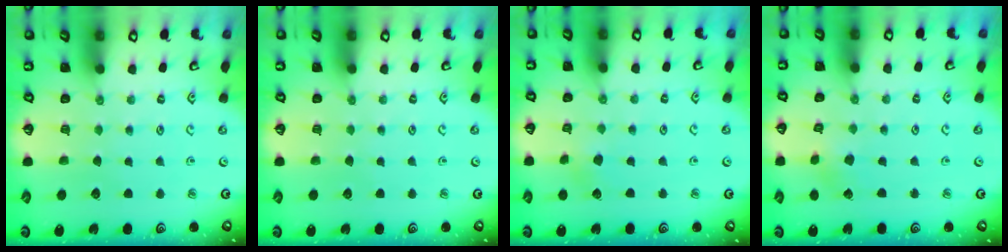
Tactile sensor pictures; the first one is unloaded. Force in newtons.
{"total": 0.0}
{"total": 1.3, "press": 1.3, "slide": 0.2}
{"total": 1.9, "press": 1.9, "slide": 0.2}